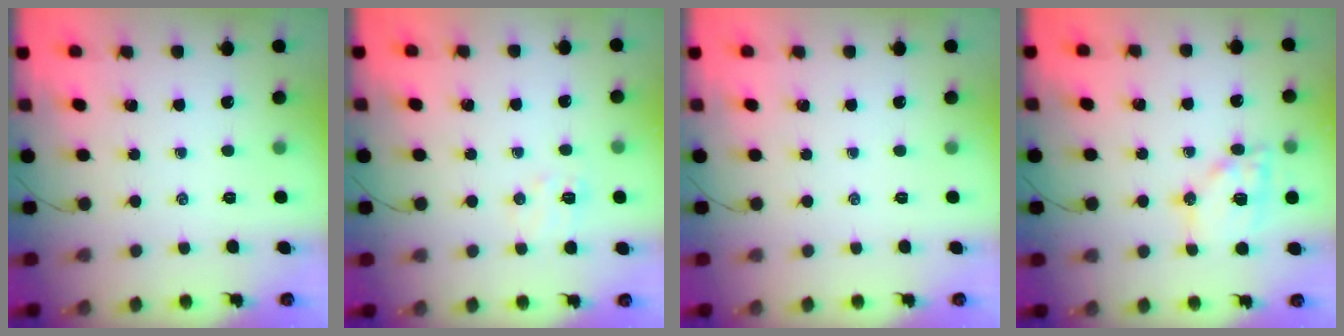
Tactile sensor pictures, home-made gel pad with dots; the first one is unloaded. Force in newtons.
{"total": 5.9, "press": 5.8, "slide": 1.3}
{"total": 0.0}
{"total": 13.1, "press": 13.0, "slide": 1.9}